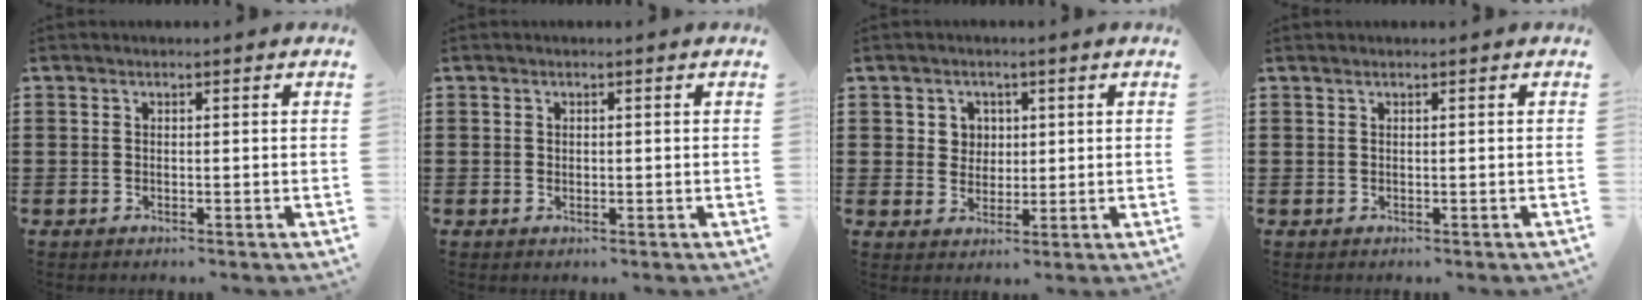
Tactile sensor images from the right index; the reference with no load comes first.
{"total": 0.5, "force": [0.2, 0.5, 0.1], "torque": [-0.003, 0.004, 0.005]}
{"total": 3.3, "force": [1.2, 3.0, 0.7], "torque": [-0.026, 0.011, 0.021]}
{"total": 0.0}